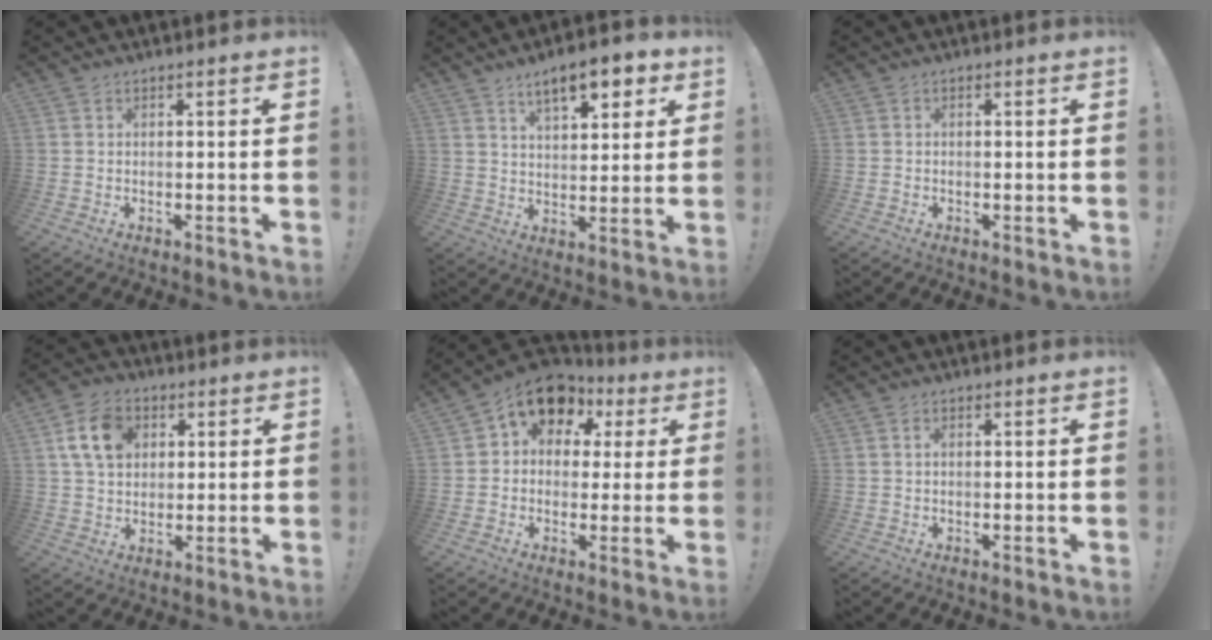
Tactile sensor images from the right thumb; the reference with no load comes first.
{"total": 10.5, "force": [6.2, 4.0, 7.5], "torque": [-0.112, -0.025, 0.105]}
{"total": 0.6, "force": [-0.3, 0.4, 0.2], "torque": [-0.004, 0.003, -0.005]}
{"total": 11.6, "force": [4.0, 8.6, 6.6], "torque": [-0.119, 0.007, 0.080]}
{"total": 11.8, "force": [6.1, 8.3, 5.7], "torque": [-0.079, -0.038, 0.113]}
{"total": 0.7, "force": [0.2, 0.3, 0.6], "torque": [-0.014, 0.003, 0.003]}